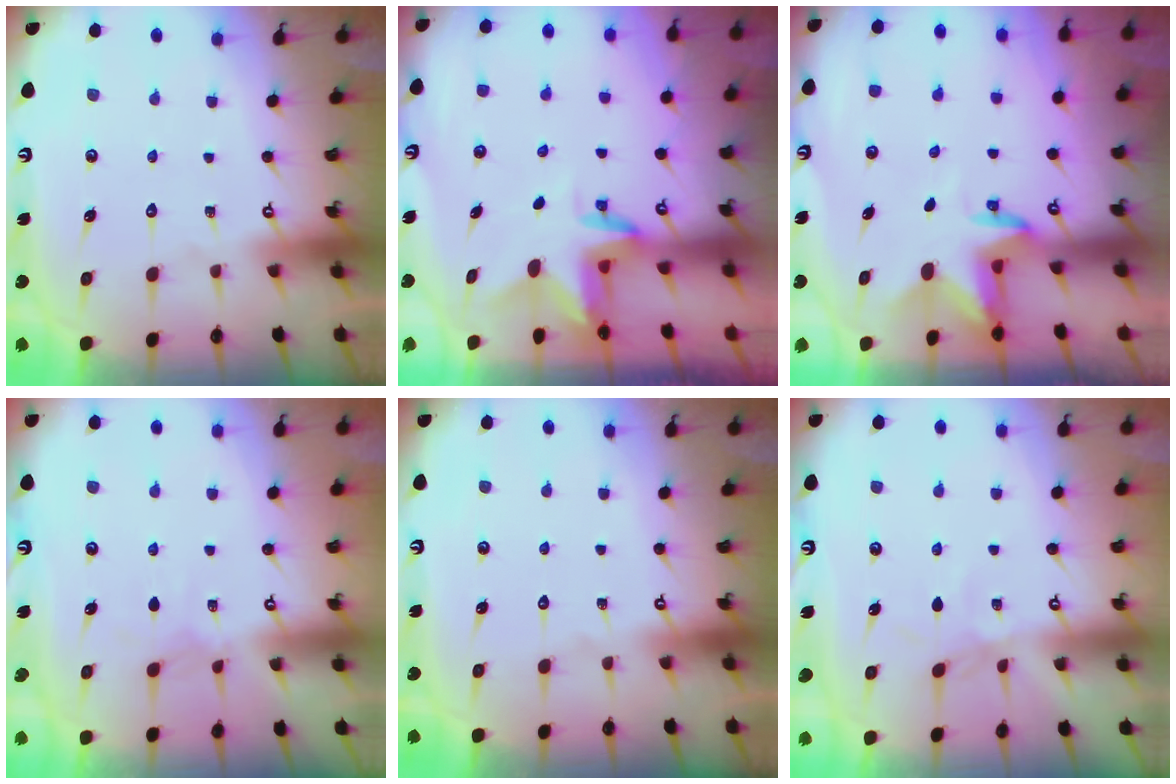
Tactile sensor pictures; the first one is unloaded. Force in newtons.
{"total": 2.8, "press": 2.8, "slide": 0.1}
{"total": 2.9, "press": 2.8, "slide": 0.7}
{"total": 3.0, "press": 3.0, "slide": 0.3}
{"total": 0.0}
{"total": 1.9, "press": 1.9, "slide": 0.5}